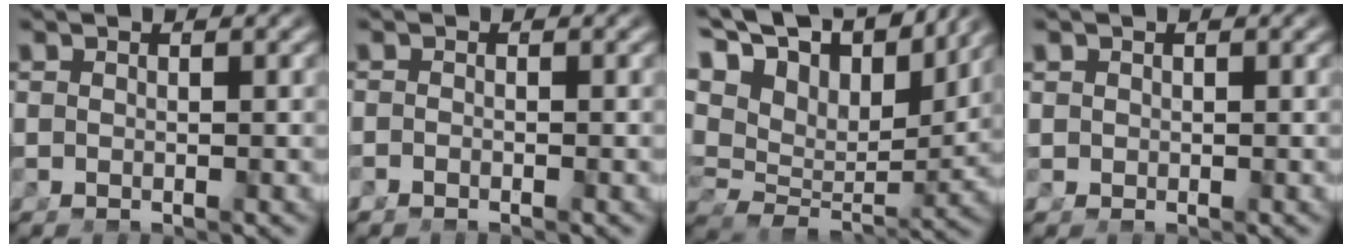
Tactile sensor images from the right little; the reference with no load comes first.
{"total": 1.0, "force": [-0.8, 0.2, 0.6], "torque": [-0.014, -0.002, -0.015]}
{"total": 12.6, "force": [6.9, 6.9, 8.0], "torque": [-0.138, 0.014, 0.101]}
{"total": 1.7, "force": [0.0, 1.4, 0.9], "torque": [-0.034, -0.008, 0.005]}